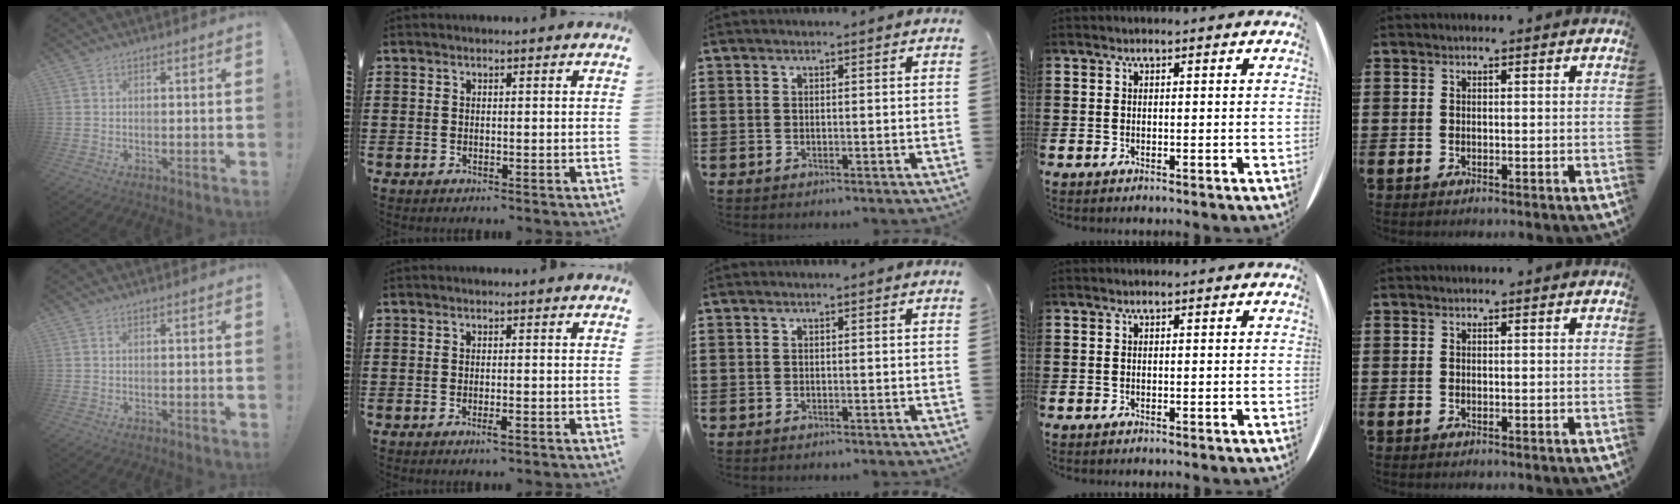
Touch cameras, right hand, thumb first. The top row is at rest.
{"index": {"total": 1.6, "force": [-0.8, 0.1, 1.4], "torque": [-0.030, -0.006, -0.015]}}